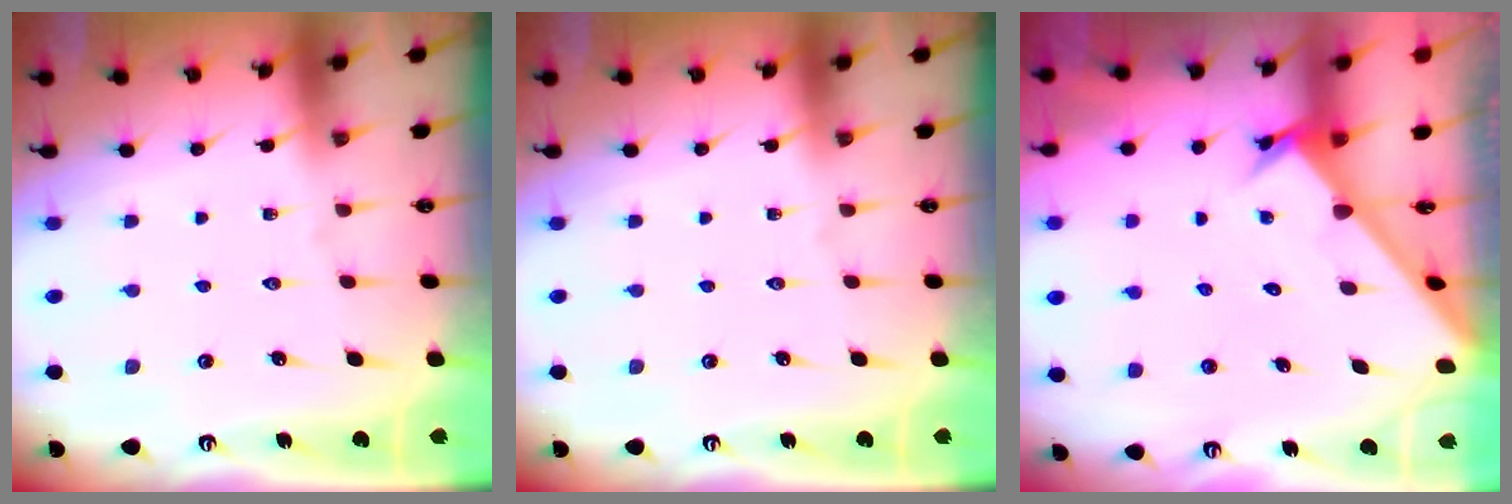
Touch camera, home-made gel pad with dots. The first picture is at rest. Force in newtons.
{"total": 0.0}
{"total": 2.4, "press": 2.4, "slide": 0.1}